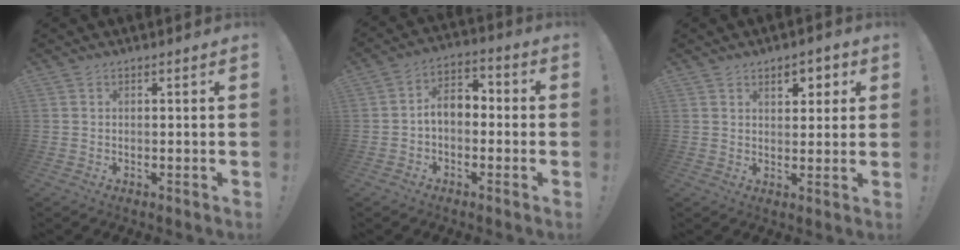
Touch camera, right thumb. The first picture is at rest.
{"total": 7.5, "force": [-0.8, 4.9, 5.7], "torque": [-0.101, 0.013, -0.012]}
{"total": 5.4, "force": [2.6, 3.3, 3.3], "torque": [-0.030, -0.009, 0.039]}